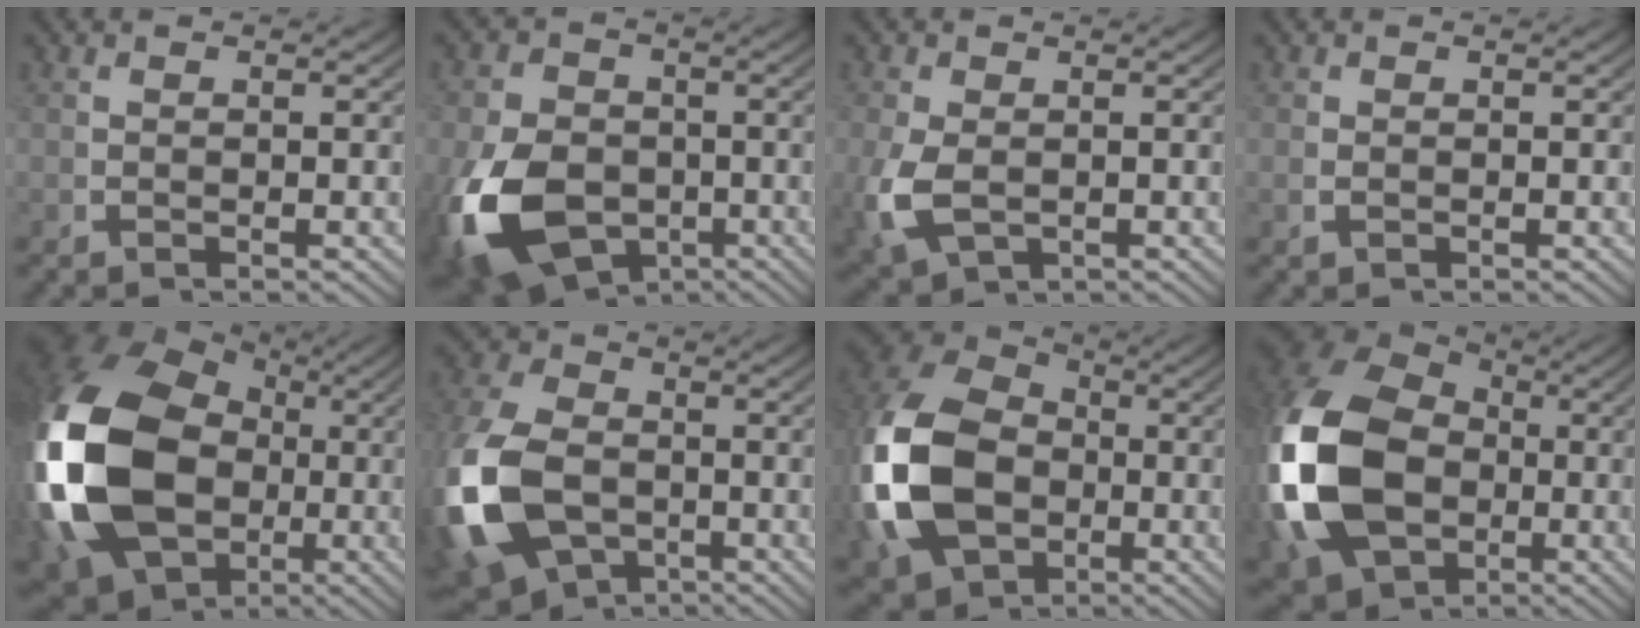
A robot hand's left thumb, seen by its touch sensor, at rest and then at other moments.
{"total": 12.6, "force": [-4.2, 9.2, 7.6], "torque": [-0.164, -0.057, -0.047]}
{"total": 5.2, "force": [-1.1, 3.8, 3.3], "torque": [-0.098, -0.032, 0.001]}
{"total": 0.6, "force": [0.0, 0.5, 0.3], "torque": [-0.013, -0.009, 0.006]}
{"total": 20.4, "force": [-0.7, 14.7, 14.1], "torque": [-0.353, -0.062, 0.017]}
{"total": 12.1, "force": [-2.8, 8.8, 7.7], "torque": [-0.191, -0.051, -0.028]}
{"total": 16.3, "force": [-1.4, 12.0, 10.9], "torque": [-0.268, -0.039, -0.003]}
{"total": 18.2, "force": [-1.2, 13.2, 12.4], "torque": [-0.308, -0.046, 0.003]}